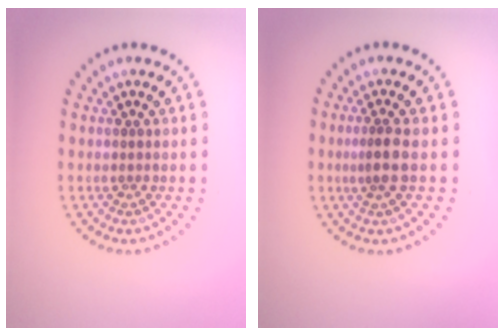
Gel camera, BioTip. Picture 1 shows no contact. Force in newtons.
{"total": 2.1, "press": 1.7, "slide": 1.3}